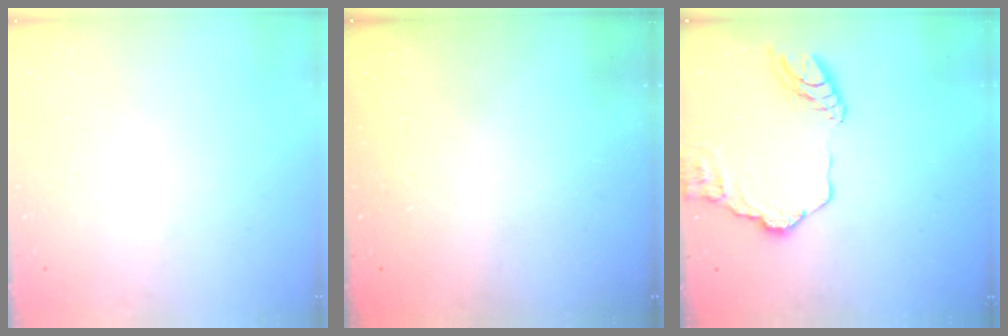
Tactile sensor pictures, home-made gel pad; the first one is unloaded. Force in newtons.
{"total": 0.0}
{"total": 14.6, "press": 14.5, "slide": 1.6}